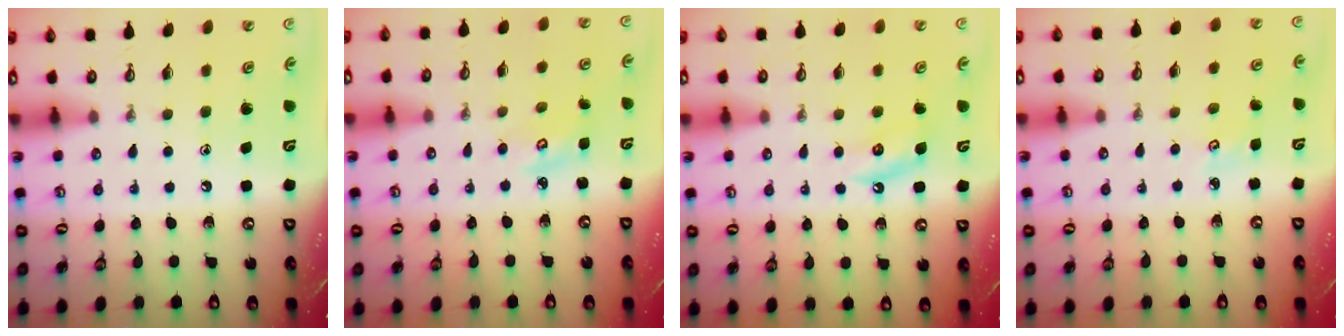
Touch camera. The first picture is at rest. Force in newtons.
{"total": 3.4, "press": 3.4, "slide": 0.4}
{"total": 3.8, "press": 3.8, "slide": 0.3}
{"total": 2.8, "press": 2.8, "slide": 0.3}